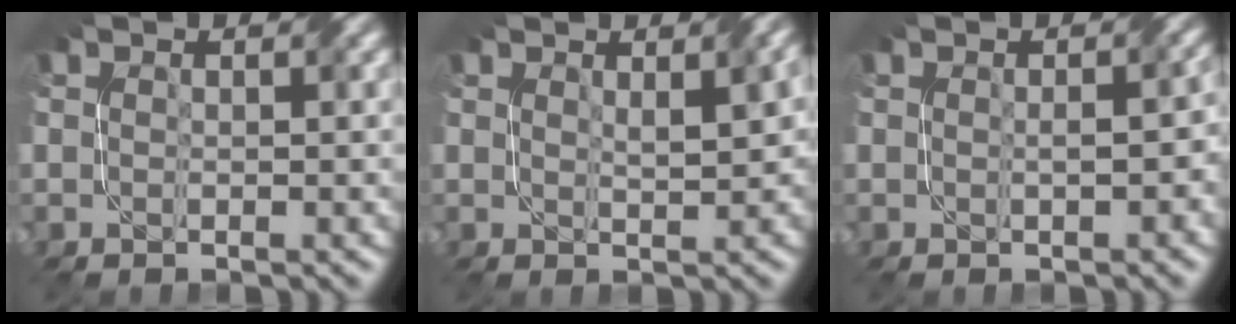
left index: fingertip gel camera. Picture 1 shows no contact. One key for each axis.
{"total": 2.4, "fx": 1.2, "fy": 0.6, "fz": 2.0, "tx": -0.025, "ty": 0.009, "tz": 0.029}
{"total": 2.0, "fx": -0.2, "fy": 0.8, "fz": 1.8, "tx": -0.023, "ty": 0.004, "tz": 0.010}